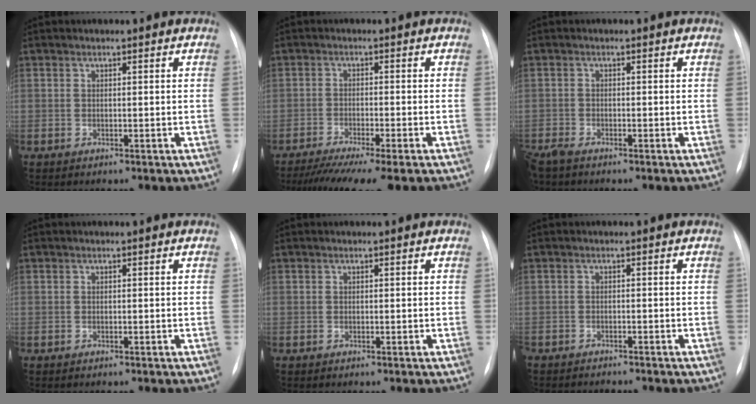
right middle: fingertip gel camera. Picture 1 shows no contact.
{"total": 10.0, "force": [-7.9, 0.0, 6.2], "torque": [-0.088, -0.022, -0.122]}
{"total": 3.2, "force": [-2.7, 0.8, 1.6], "torque": [-0.037, -0.010, -0.051]}
{"total": 0.0}
{"total": 0.0}
{"total": 3.2, "force": [-3.1, 0.3, 0.8], "torque": [-0.007, -0.008, -0.044]}